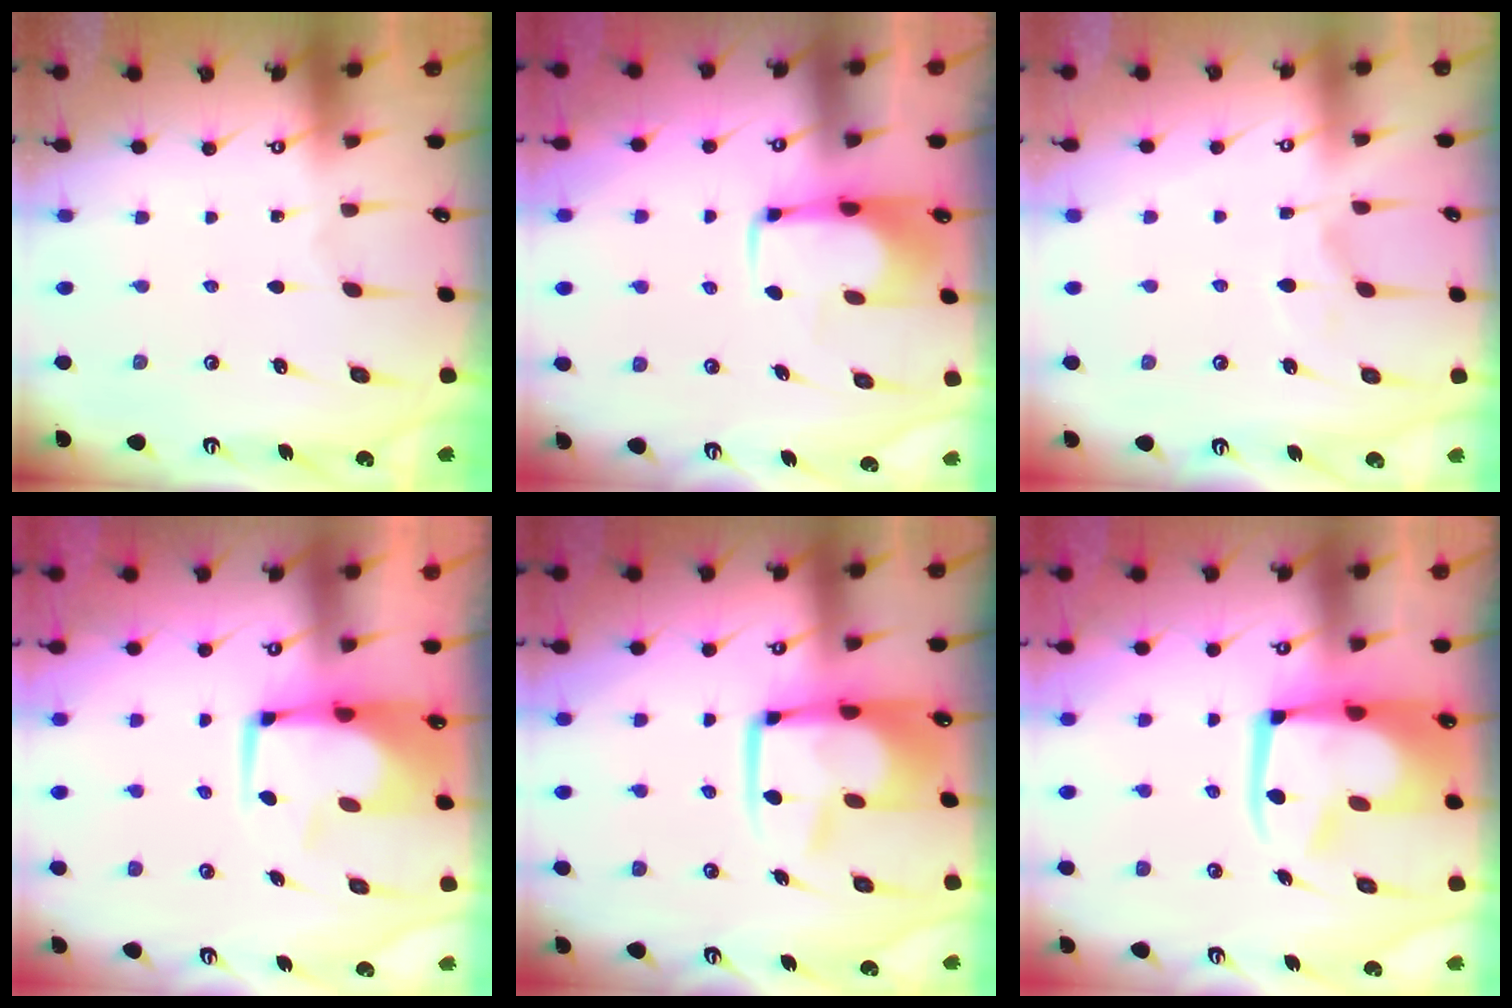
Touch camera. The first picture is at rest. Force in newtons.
{"total": 2.0, "press": 2.0, "slide": 0.4}
{"total": 6.7, "press": 6.6, "slide": 1.1}
{"total": 0.7, "press": 0.5, "slide": 0.4}
{"total": 10.9, "press": 10.7, "slide": 1.8}
{"total": 8.6, "press": 8.5, "slide": 1.1}